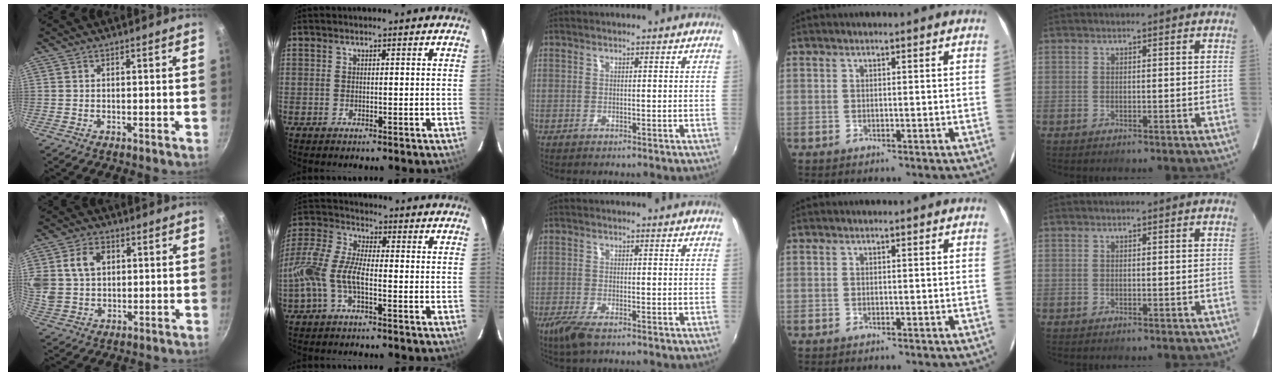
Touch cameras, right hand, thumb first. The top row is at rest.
{"thumb": {"total": 11.6, "force": [3.2, 8.9, 6.8], "torque": [-0.127, 0.004, 0.062]}, "index": {"total": 11.2, "force": [-3.5, 4.3, 9.8], "torque": [-0.223, 0.006, -0.075]}, "middle": {"total": 4.9, "force": [-3.3, 1.4, 3.3], "torque": [-0.084, -0.018, -0.064]}}